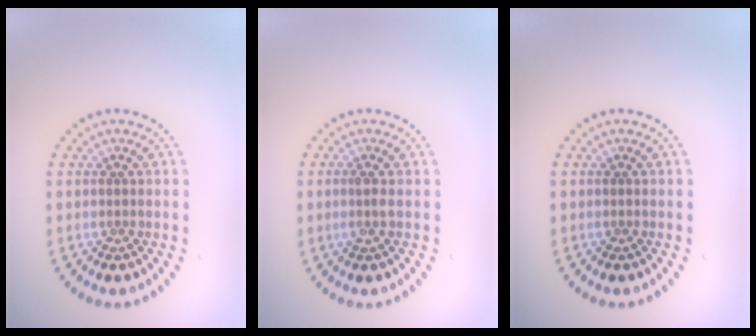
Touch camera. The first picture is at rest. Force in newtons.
{"total": 1.2, "press": 0.9, "slide": 0.7}
{"total": 0.0}